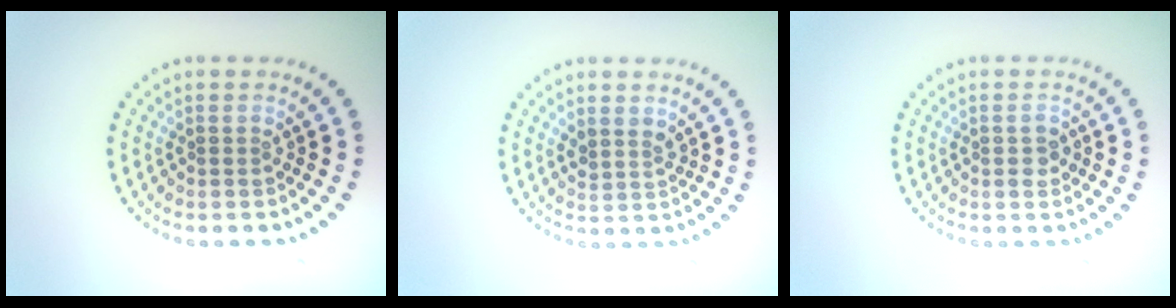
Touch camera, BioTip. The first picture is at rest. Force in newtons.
{"total": 1.4, "press": 1.3, "slide": 0.7}
{"total": 1.4, "press": 1.4, "slide": 0.3}